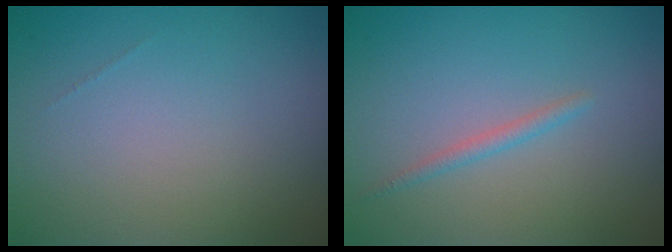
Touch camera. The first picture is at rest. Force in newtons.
{"total": 1.1, "press": 1.1, "slide": 0.0}